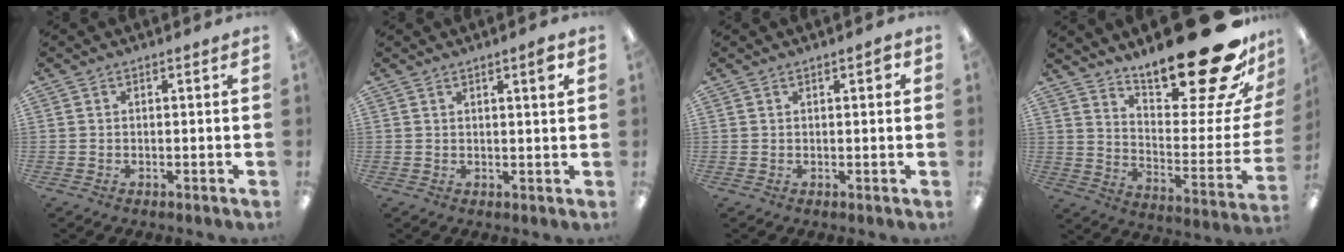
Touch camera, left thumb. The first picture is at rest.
{"total": 2.8, "force": [1.8, 0.3, 2.1], "torque": [-0.037, -0.003, 0.028]}
{"total": 1.7, "force": [0.8, 0.7, 1.4], "torque": [-0.020, 0.002, 0.010]}
{"total": 27.8, "force": [20.2, 7.8, 17.5], "torque": [-0.229, -0.147, 0.324]}